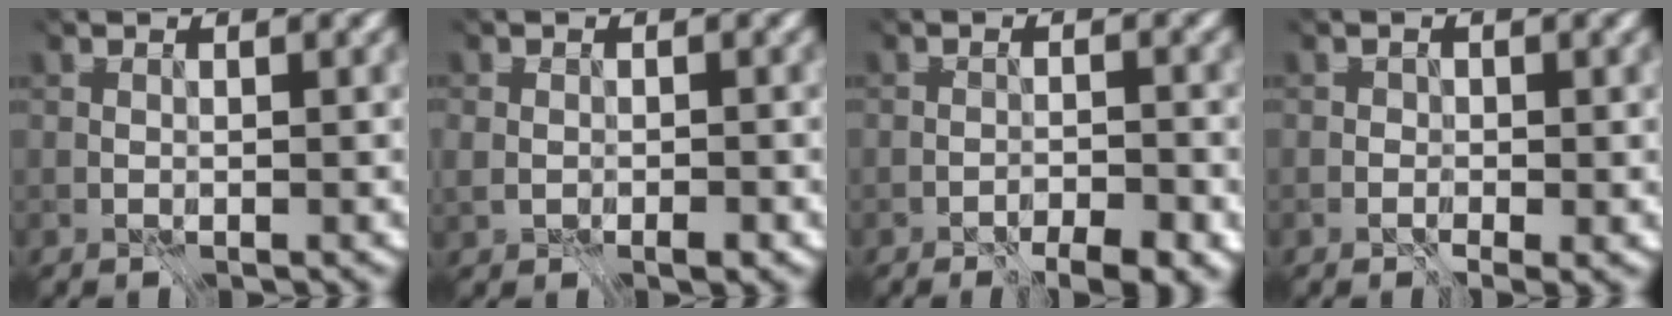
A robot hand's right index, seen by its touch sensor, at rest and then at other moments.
{"total": 1.2, "force": [-0.3, 1.0, 0.5], "torque": [-0.027, 0.004, -0.001]}
{"total": 4.5, "force": [-4.3, 0.1, 1.2], "torque": [0.014, -0.001, -0.074]}
{"total": 1.3, "force": [-1.3, 0.1, 0.1], "torque": [0.005, 0.002, -0.033]}